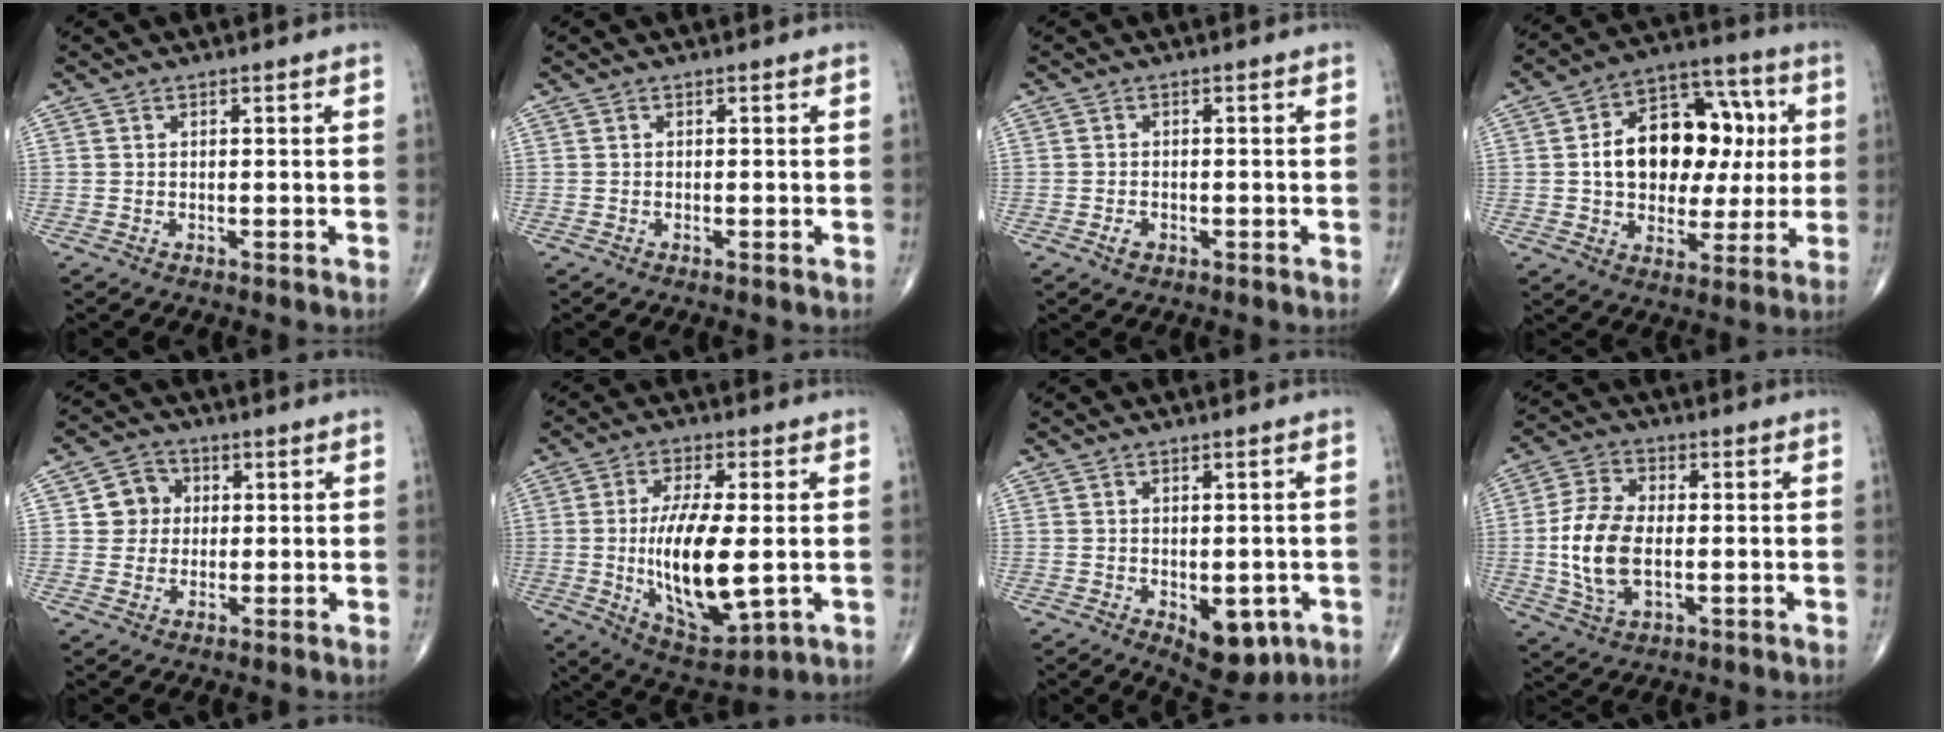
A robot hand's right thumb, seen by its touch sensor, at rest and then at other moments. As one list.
[{"total": 0.0}, {"total": 1.8, "force": [-0.8, 1.2, 1.1], "torque": [-0.017, 0.004, -0.013]}, {"total": 19.6, "force": [2.0, 13.3, 14.3], "torque": [-0.174, 0.029, 0.034]}, {"total": 5.8, "force": [0.9, 5.5, 1.8], "torque": [0.004, 0.005, 0.008]}, {"total": 16.2, "force": [-1.1, 5.9, 15.0], "torque": [-0.268, -0.016, -0.006]}, {"total": 11.0, "force": [-3.7, 6.1, 8.5], "torque": [-0.079, 0.002, -0.035]}, {"total": 12.0, "force": [-1.0, 6.5, 10.1], "torque": [-0.206, 0.003, -0.019]}]